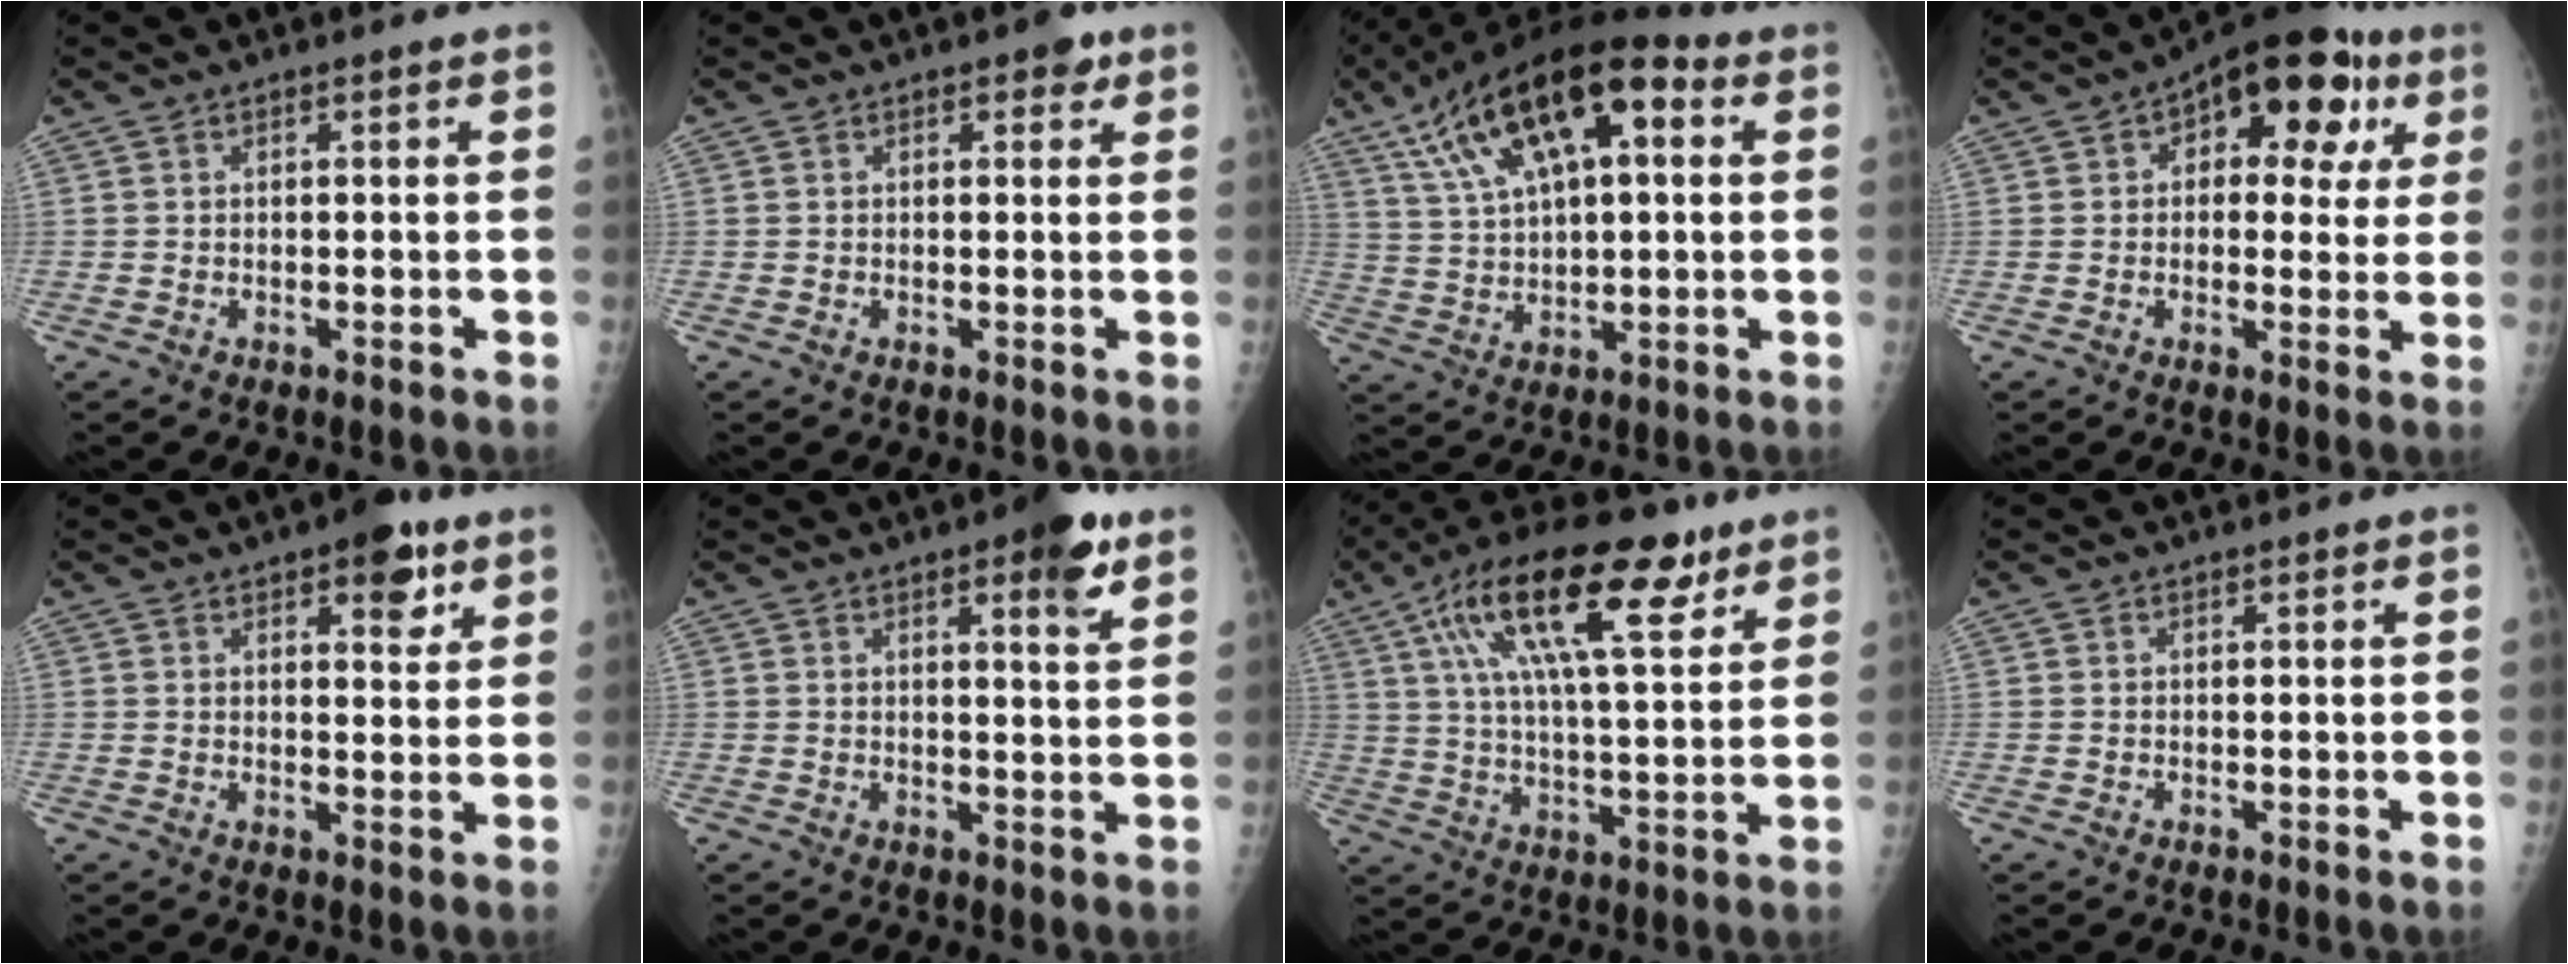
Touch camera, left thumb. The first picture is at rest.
{"total": 2.3, "force": [1.2, 1.3, 1.5], "torque": [-0.006, -0.001, 0.010]}
{"total": 20.7, "force": [8.1, 9.2, 16.6], "torque": [-0.273, 0.011, 0.135]}
{"total": 15.7, "force": [5.6, 8.8, 11.7], "torque": [-0.097, 0.012, 0.065]}
{"total": 7.0, "force": [3.9, 3.0, 5.0], "torque": [-0.041, -0.016, 0.045]}
{"total": 6.9, "force": [3.8, 1.7, 5.5], "torque": [-0.066, -0.017, 0.046]}
{"total": 21.3, "force": [10.5, 7.6, 16.8], "torque": [-0.273, -0.009, 0.173]}
{"total": 0.0}